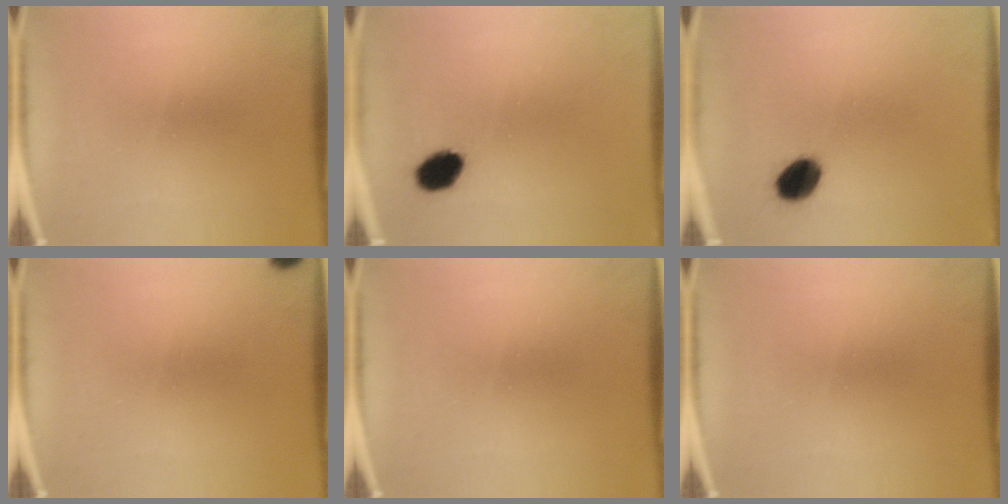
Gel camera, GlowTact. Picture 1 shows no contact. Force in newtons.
{"total": 6.2}
{"total": 7.1}
{"total": 2.5}
{"total": 0.0}
{"total": 0.0}